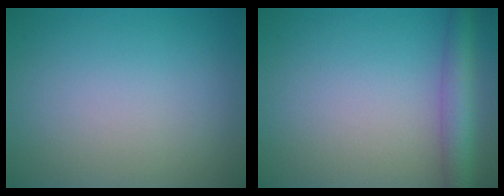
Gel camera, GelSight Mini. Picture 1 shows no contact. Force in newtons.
{"total": 4.2, "press": 4.2, "slide": 0.1}